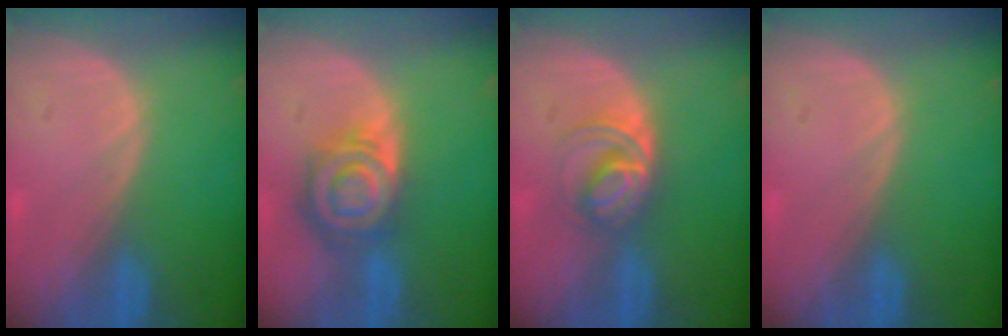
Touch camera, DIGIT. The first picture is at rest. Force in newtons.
{"total": 8.3, "press": 7.1, "slide": 4.2}
{"total": 5.3, "press": 5.1, "slide": 1.1}
{"total": 0.0}